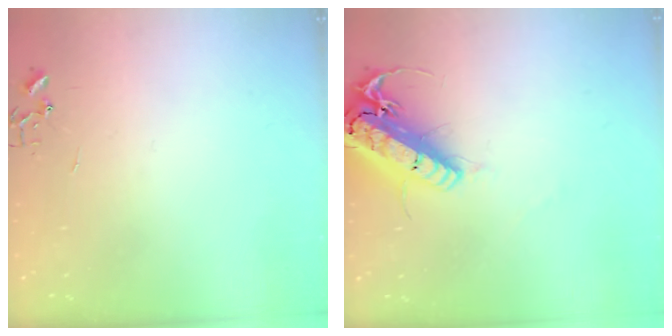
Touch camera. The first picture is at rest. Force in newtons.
{"total": 20.0, "press": 19.6, "slide": 4.1}